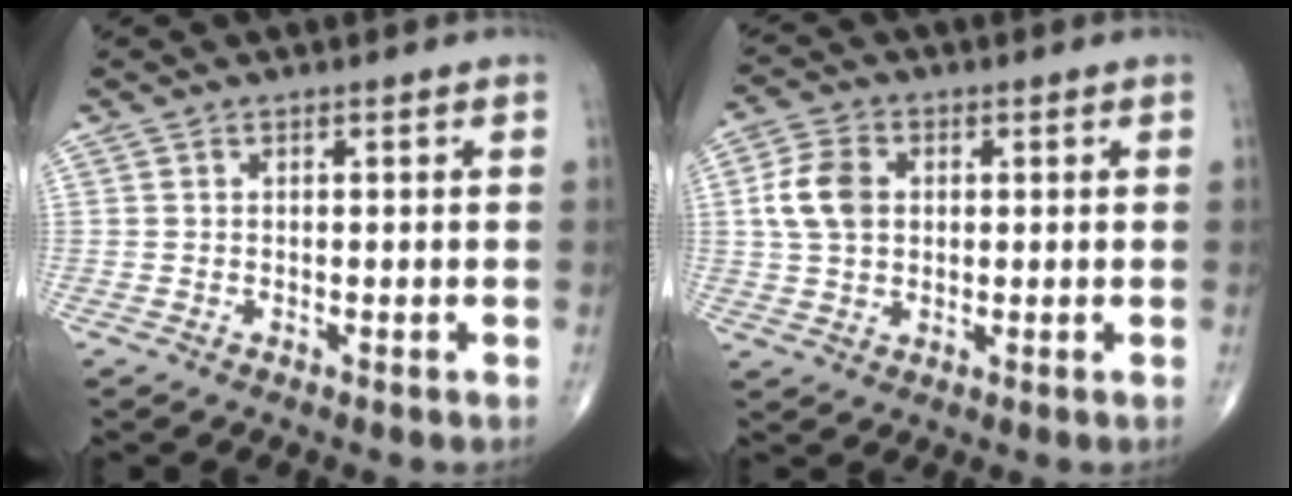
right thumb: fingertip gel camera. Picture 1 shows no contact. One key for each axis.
{"total": 7.5, "fx": 1.1, "fy": 5.5, "fz": 5.0, "tx": -0.091, "ty": 0.006, "tz": 0.018}